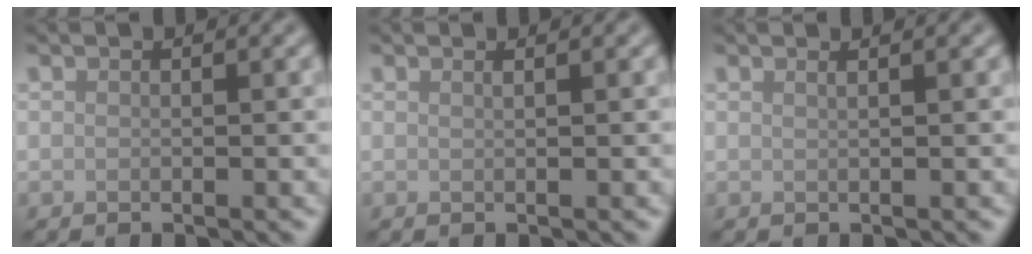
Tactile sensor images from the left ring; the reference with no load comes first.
{"total": 0.7, "force": [0.5, 0.3, 0.5], "torque": [-0.001, -0.001, 0.002]}
{"total": 1.3, "force": [0.8, 0.6, 0.8], "torque": [0.000, -0.002, -0.002]}